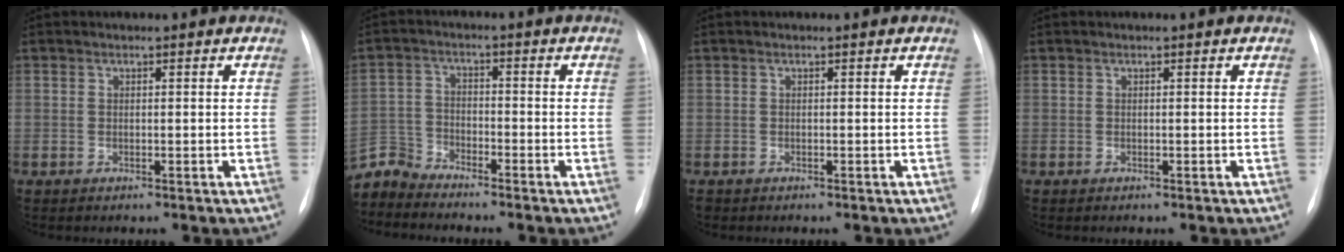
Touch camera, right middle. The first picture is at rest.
{"total": 5.5, "force": [-5.4, 0.4, -0.8], "torque": [0.012, 0.000, -0.111]}
{"total": 0.6, "force": [-0.5, 0.4, 0.1], "torque": [-0.005, 0.002, -0.007]}
{"total": 0.0}